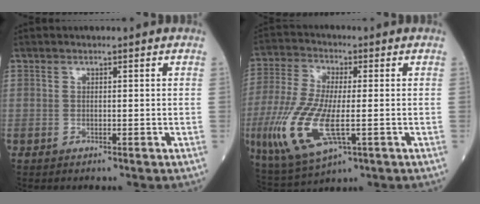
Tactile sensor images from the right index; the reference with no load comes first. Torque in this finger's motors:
{"motor_torque": [1.91, -0.23, 1.03, 0.21]}